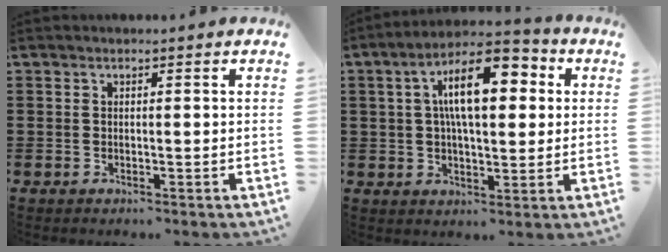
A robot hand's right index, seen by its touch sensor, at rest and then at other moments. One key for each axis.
{"total": 12.6, "fx": 3.7, "fy": 5.2, "fz": 10.9, "tx": -0.182, "ty": 0.007, "tz": 0.059}